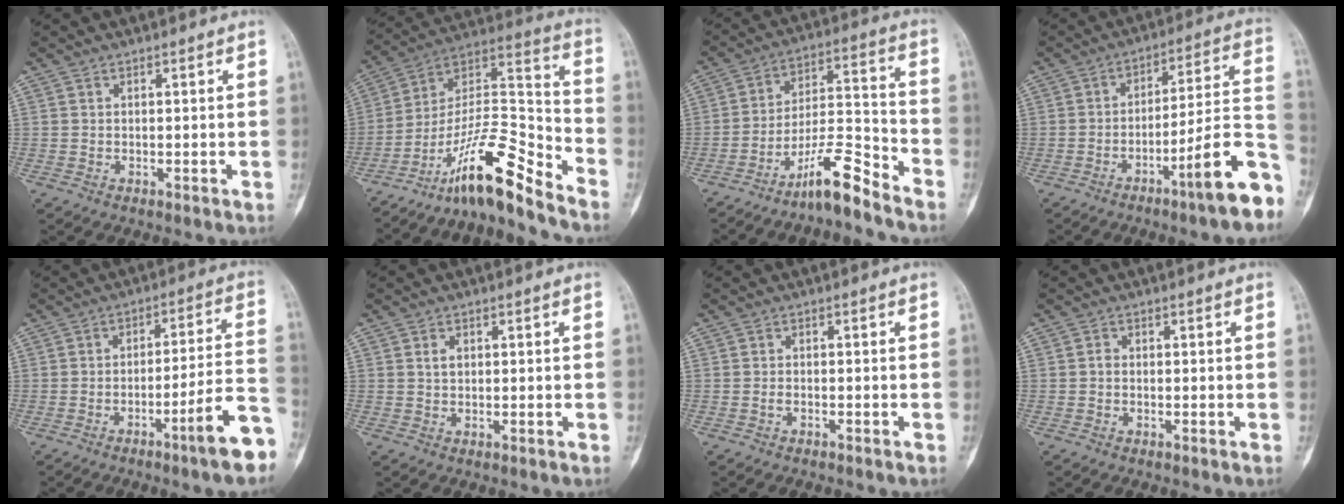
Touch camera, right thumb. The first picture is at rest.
{"total": 16.8, "force": [-12.9, 2.8, 10.3], "torque": [-0.174, 0.118, -0.229]}
{"total": 10.9, "force": [-8.6, 1.7, 6.5], "torque": [-0.115, 0.083, -0.155]}
{"total": 15.0, "force": [-8.0, 1.7, 12.6], "torque": [-0.167, 0.061, -0.120]}
{"total": 11.2, "force": [-6.2, 0.6, 9.3], "torque": [-0.127, 0.043, -0.094]}
{"total": 1.6, "force": [0.4, 1.1, 1.1], "torque": [-0.014, 0.000, 0.008]}
{"total": 0.8, "force": [-0.5, 0.4, 0.5], "torque": [-0.009, 0.005, -0.009]}
{"total": 0.8, "force": [-0.2, 0.6, 0.5], "torque": [-0.005, 0.002, -0.008]}